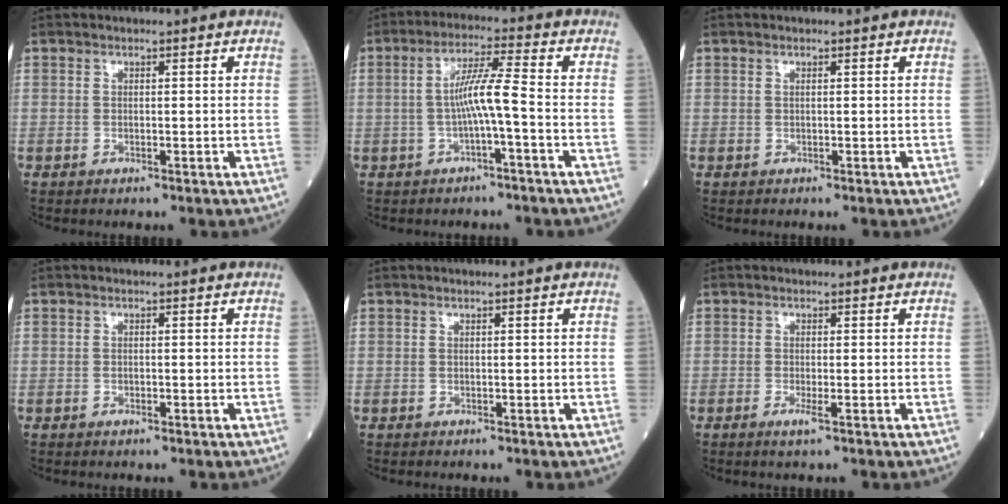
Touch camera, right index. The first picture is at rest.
{"total": 5.8, "force": [-1.2, -0.4, 5.6], "torque": [-0.108, 0.015, -0.018]}
{"total": 0.0}
{"total": 0.6, "force": [-0.3, 0.2, 0.4], "torque": [-0.012, 0.001, -0.002]}
{"total": 0.0}
{"total": 1.6, "force": [-0.8, -0.1, 1.4], "torque": [-0.028, -0.004, -0.013]}